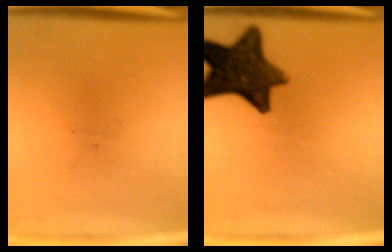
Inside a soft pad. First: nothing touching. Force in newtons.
{"total": 12.0}